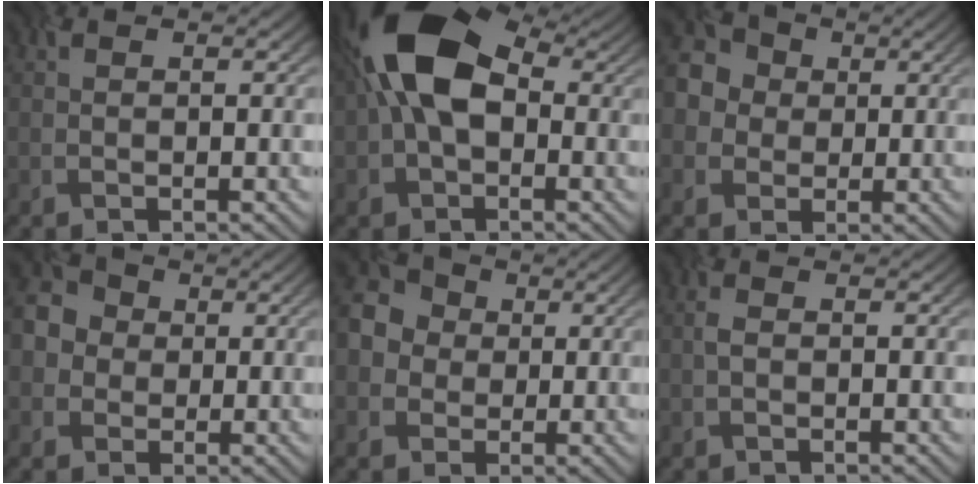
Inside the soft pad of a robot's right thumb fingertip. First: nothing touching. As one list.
[{"total": 13.2, "force": [1.8, 8.1, 10.3], "torque": [-0.203, 0.013, 0.018]}, {"total": 6.0, "force": [0.3, 5.7, 2.0], "torque": [-0.060, 0.014, -0.014]}, {"total": 5.3, "force": [-0.2, 5.0, 1.8], "torque": [-0.051, 0.002, -0.019]}, {"total": 6.8, "force": [-0.2, 6.3, 2.5], "torque": [-0.075, 0.008, -0.026]}, {"total": 0.9, "force": [-0.1, 0.6, 0.7], "torque": [-0.019, 0.001, -0.005]}]